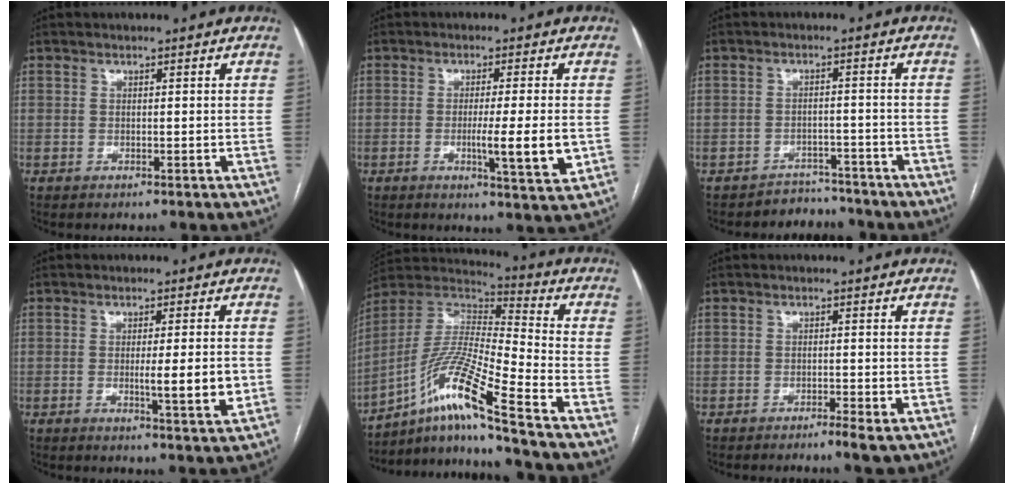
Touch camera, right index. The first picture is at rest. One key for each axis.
{"total": 7.4, "fx": -1.4, "fy": -0.1, "fz": 7.3, "tx": -0.113, "ty": -0.016, "tz": -0.023}
{"total": 4.4, "fx": -3.9, "fy": 1.7, "fz": -1.1, "tx": 0.022, "ty": 0.018, "tz": -0.057}
{"total": 6.3, "fx": -1.1, "fy": -0.1, "fz": 6.2, "tx": -0.090, "ty": -0.011, "tz": -0.015}
{"total": 15.7, "fx": -9.9, "fy": -1.1, "fz": 12.2, "tx": -0.251, "ty": 0.001, "tz": -0.180}
{"total": 2.7, "fx": -1.7, "fy": 0.3, "fz": 2.1, "tx": -0.033, "ty": -0.003, "tz": -0.025}